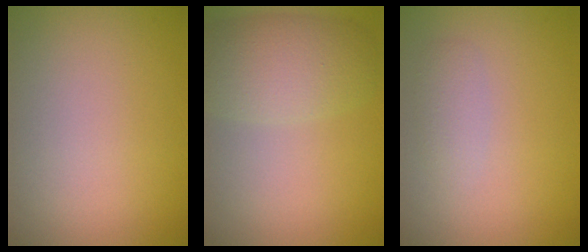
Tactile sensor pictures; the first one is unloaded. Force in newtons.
{"total": 4.8, "press": 4.8, "slide": 0.2}
{"total": 1.3, "press": 1.3, "slide": 0.1}